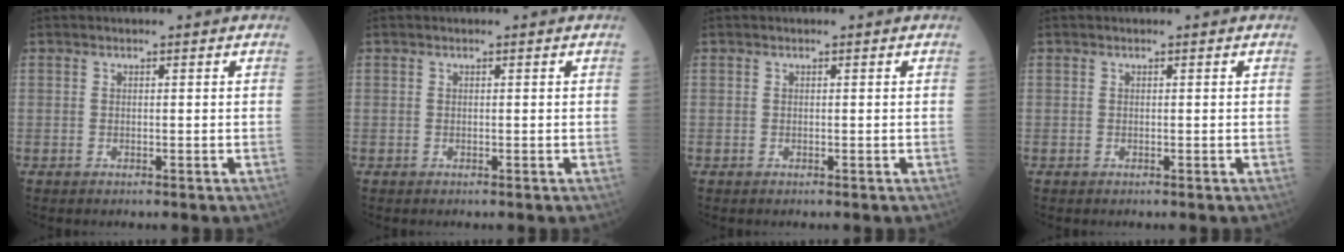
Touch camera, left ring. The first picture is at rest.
{"total": 0.0}
{"total": 0.0}
{"total": 0.0}